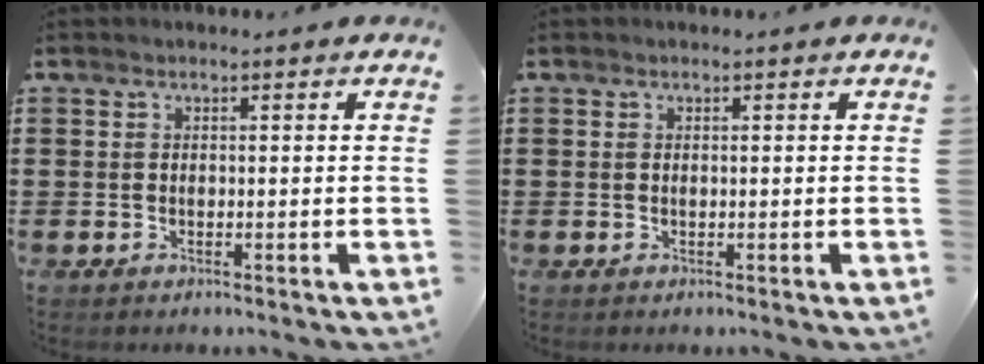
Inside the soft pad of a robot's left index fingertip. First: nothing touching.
{"total": 0.0}